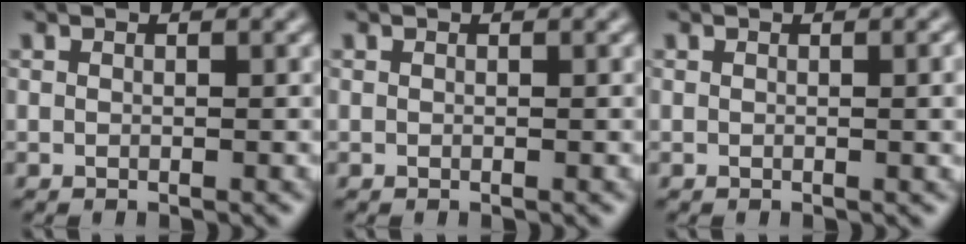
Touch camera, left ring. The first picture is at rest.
{"total": 0.0}
{"total": 1.8, "force": [0.1, 0.5, 1.8], "torque": [-0.018, 0.001, -0.001]}